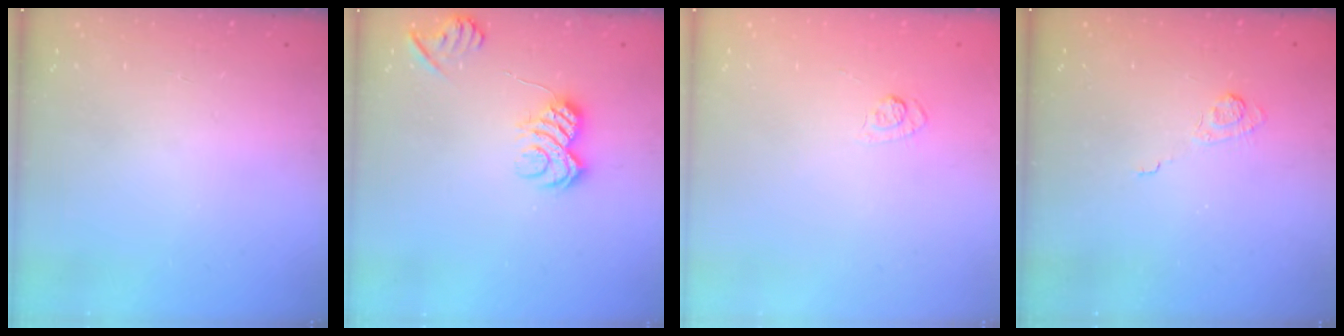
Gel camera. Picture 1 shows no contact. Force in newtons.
{"total": 8.3, "press": 8.3, "slide": 0.9}
{"total": 3.5, "press": 3.1, "slide": 1.6}
{"total": 3.1, "press": 2.8, "slide": 1.5}